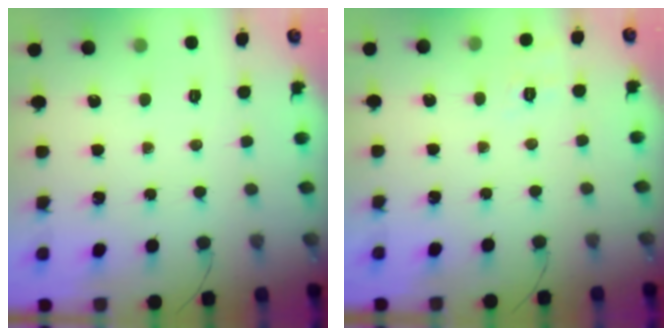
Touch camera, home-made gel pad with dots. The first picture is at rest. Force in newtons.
{"total": 6.0, "press": 5.7, "slide": 1.9}